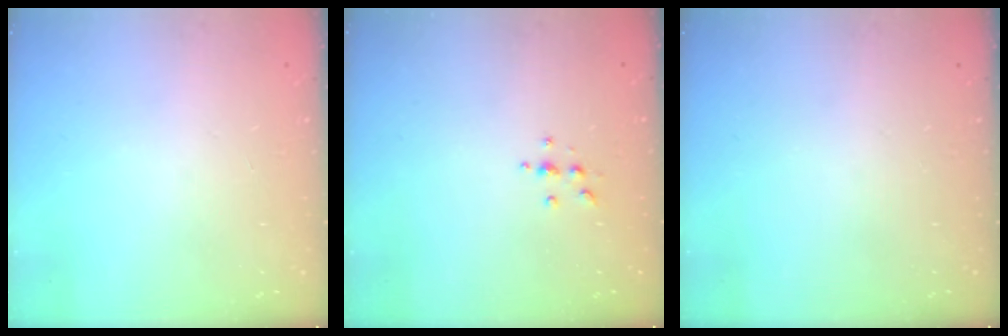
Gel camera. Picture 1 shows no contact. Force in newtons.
{"total": 3.7, "press": 3.7, "slide": 0.5}
{"total": 0.0}